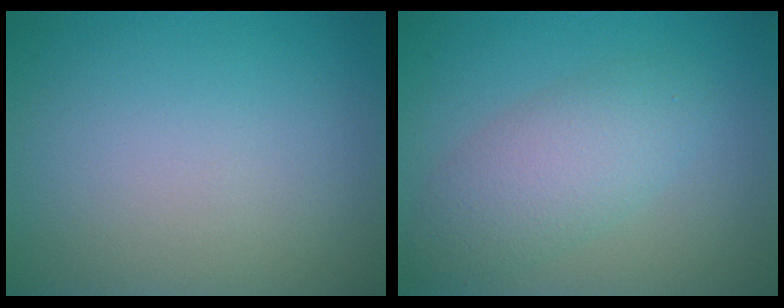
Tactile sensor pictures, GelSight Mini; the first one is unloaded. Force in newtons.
{"total": 4.2, "press": 4.2, "slide": 0.0}